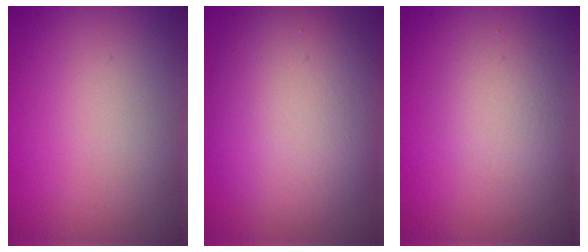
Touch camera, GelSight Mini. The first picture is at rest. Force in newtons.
{"total": 9.6, "press": 9.6, "slide": 0.6}
{"total": 2.3, "press": 2.3, "slide": 0.1}